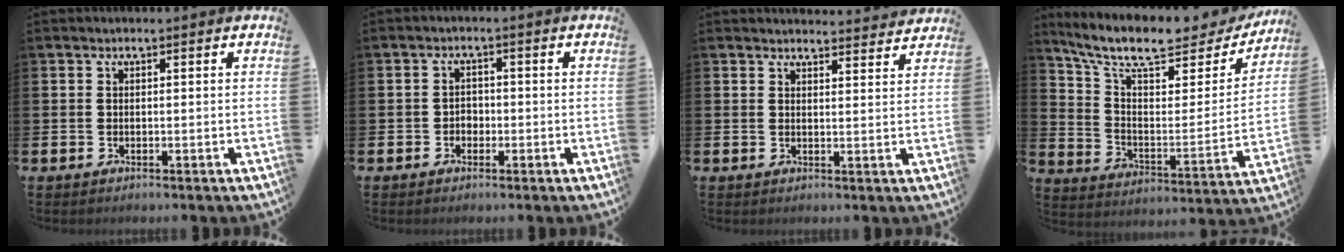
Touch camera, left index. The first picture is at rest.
{"total": 1.8, "force": [-0.8, 1.6, 0.6], "torque": [-0.013, 0.005, -0.018]}
{"total": 3.1, "force": [3.1, 0.3, -0.1], "torque": [0.011, -0.026, 0.054]}
{"total": 10.6, "force": [9.0, 3.3, 4.7], "torque": [-0.121, -0.057, 0.151]}